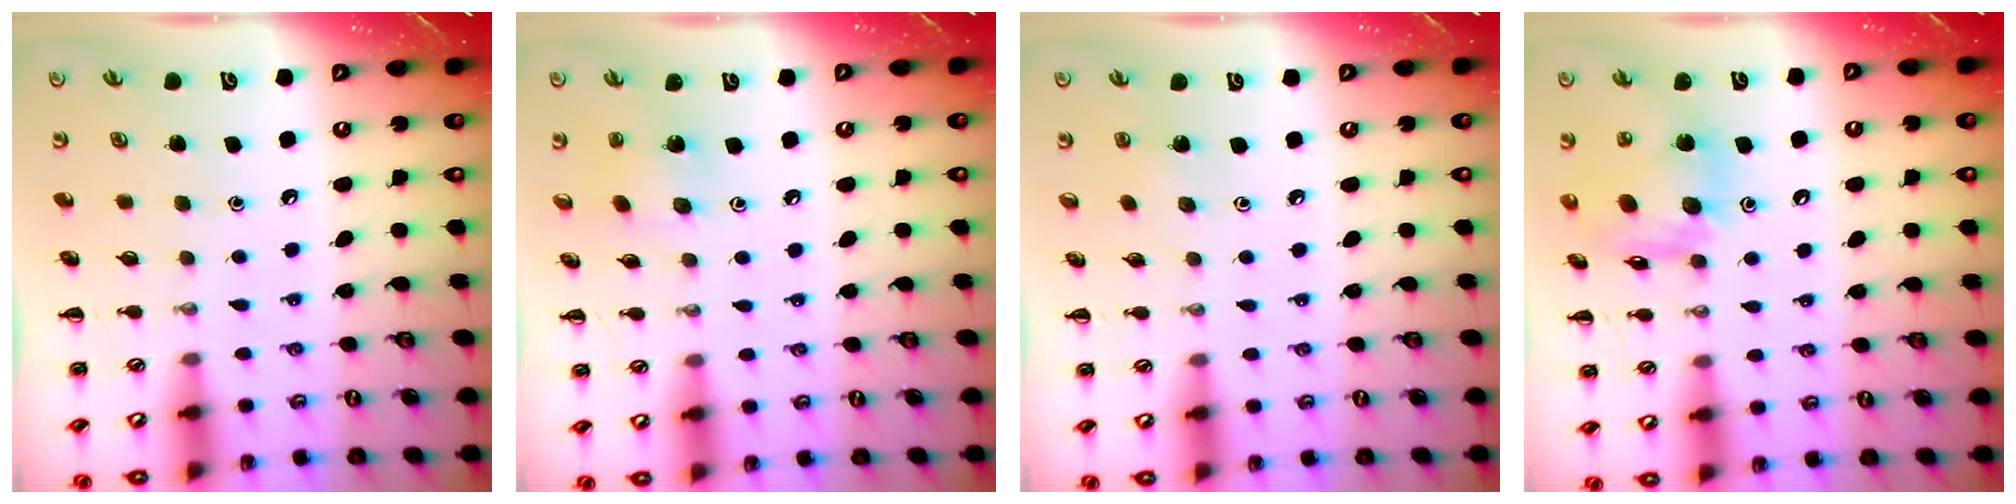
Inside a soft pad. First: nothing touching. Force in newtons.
{"total": 1.9, "press": 1.8, "slide": 0.7}
{"total": 4.3, "press": 4.0, "slide": 1.6}
{"total": 14.1, "press": 14.0, "slide": 1.8}